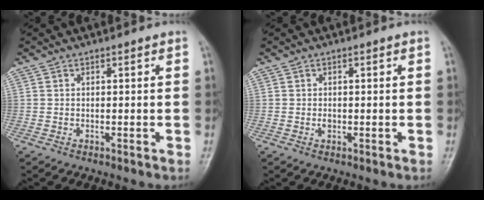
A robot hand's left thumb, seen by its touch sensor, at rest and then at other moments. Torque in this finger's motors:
{"motor_torque": [0.32, 0.34, 0.33, 0.22, -0.01]}